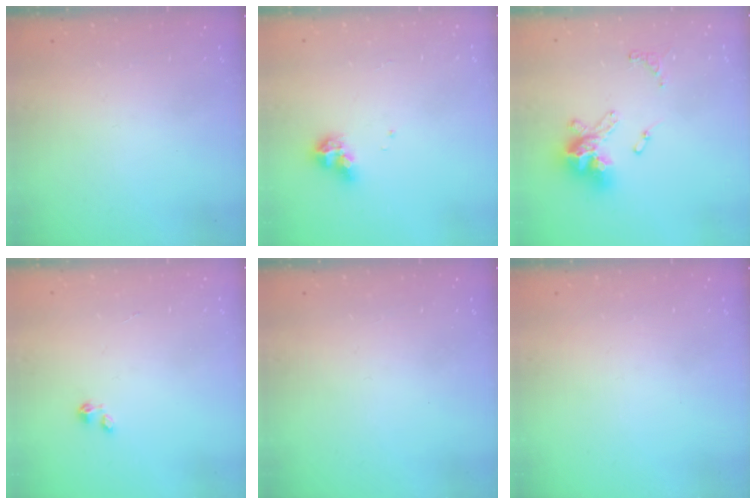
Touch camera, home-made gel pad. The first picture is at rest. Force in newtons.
{"total": 7.9, "press": 7.9, "slide": 0.4}
{"total": 13.4, "press": 13.4, "slide": 1.3}
{"total": 0.0}
{"total": 0.0}
{"total": 0.0}